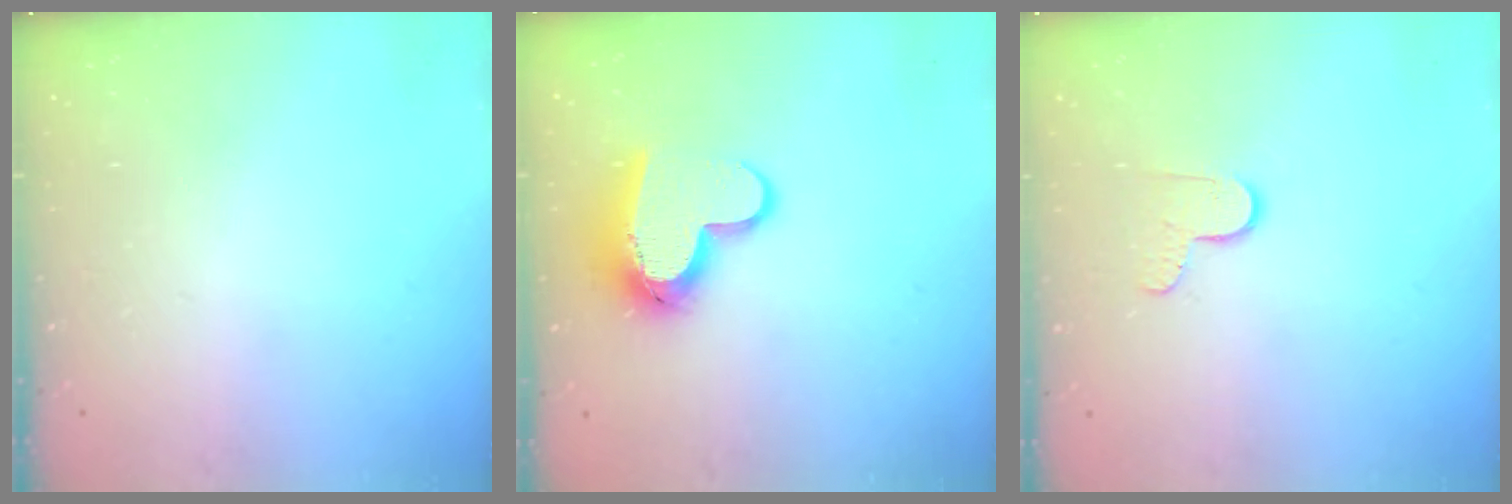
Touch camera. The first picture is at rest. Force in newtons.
{"total": 12.4, "press": 12.3, "slide": 1.2}
{"total": 7.0, "press": 7.0, "slide": 0.6}